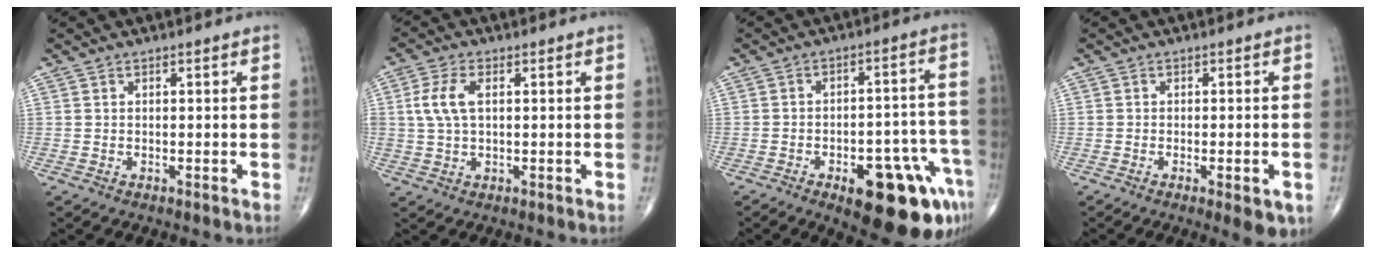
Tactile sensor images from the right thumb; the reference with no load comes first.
{"total": 6.1, "force": [1.1, 3.2, 5.1], "torque": [-0.120, 0.008, 0.022]}
{"total": 18.9, "force": [-9.5, 7.6, 14.6], "torque": [-0.122, 0.060, -0.112]}
{"total": 5.2, "force": [-2.1, 1.4, 4.6], "torque": [-0.056, -0.002, -0.023]}